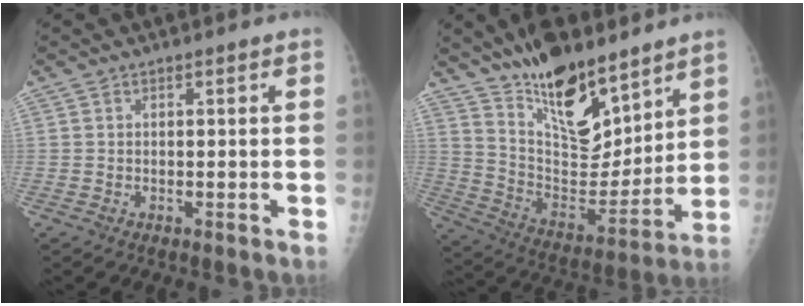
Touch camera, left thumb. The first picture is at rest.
{"total": 19.6, "force": [14.2, 7.7, 11.2], "torque": [-0.137, -0.095, 0.253]}